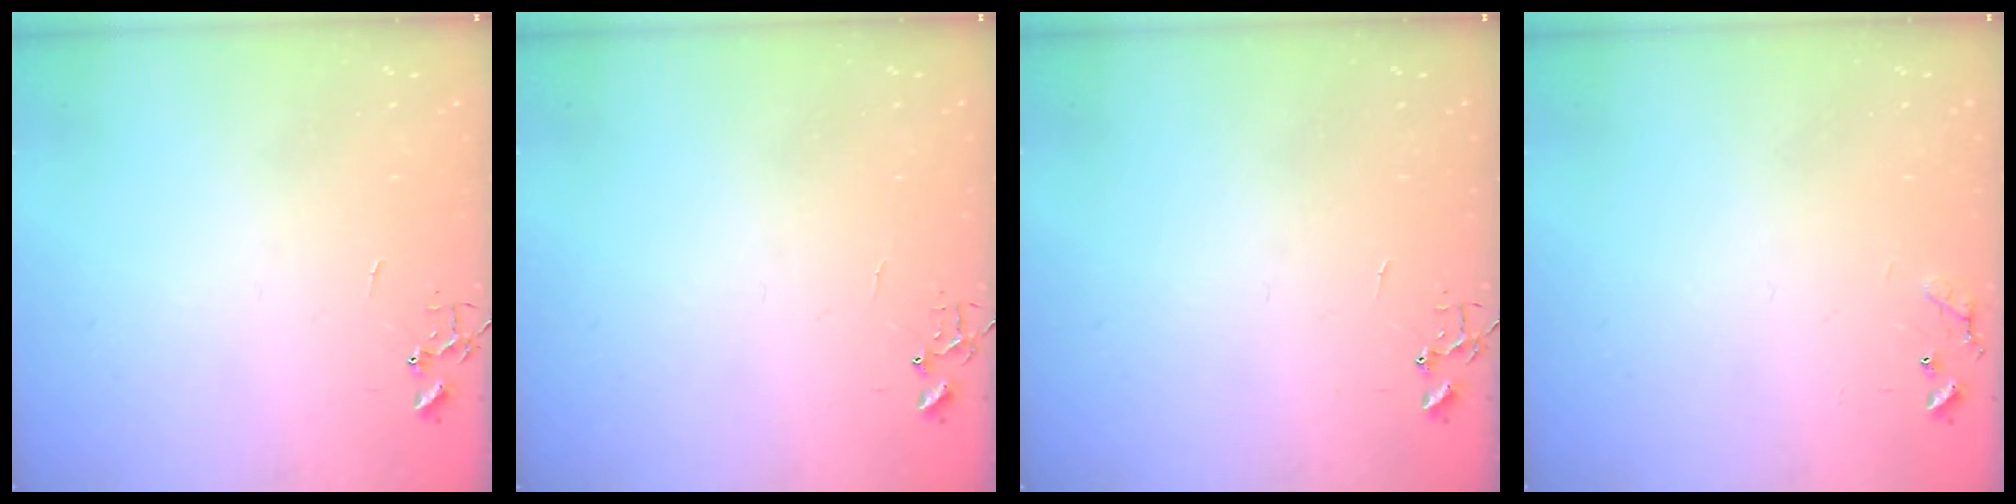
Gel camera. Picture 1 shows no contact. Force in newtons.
{"total": 6.4, "press": 6.4, "slide": 0.6}
{"total": 0.0}
{"total": 7.7, "press": 7.7, "slide": 0.5}